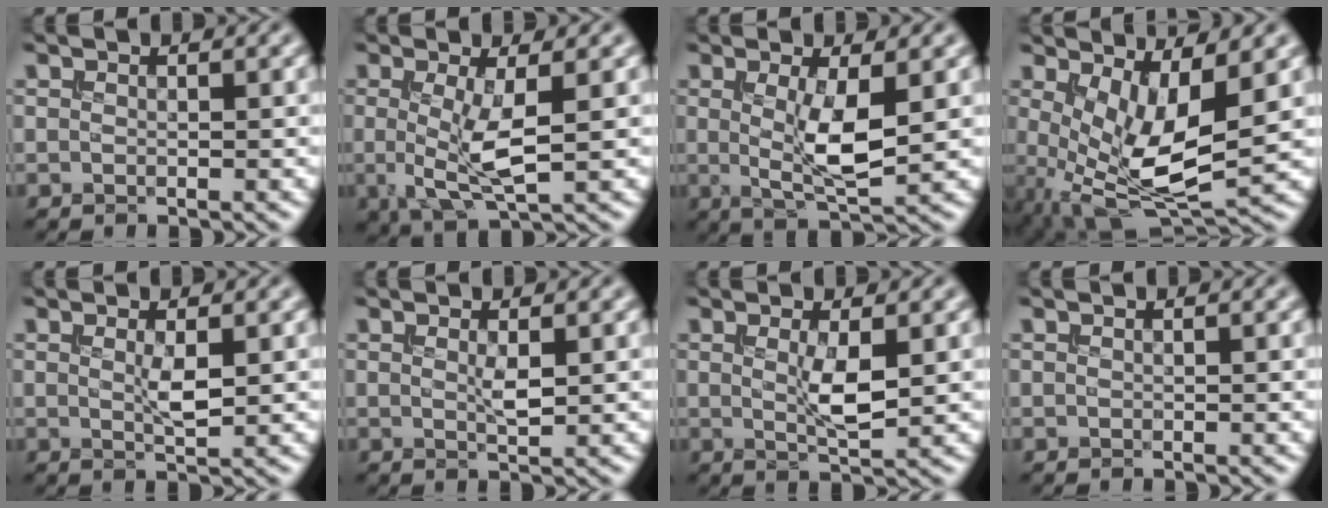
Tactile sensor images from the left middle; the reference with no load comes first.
{"total": 4.8, "force": [-0.2, 1.4, 4.6], "torque": [-0.096, -0.009, -0.003]}
{"total": 4.9, "force": [0.2, 1.2, 4.7], "torque": [-0.088, -0.010, 0.008]}
{"total": 8.0, "force": [0.2, 3.2, 7.3], "torque": [-0.149, -0.018, 0.007]}
{"total": 1.8, "force": [0.2, 0.3, 1.8], "torque": [-0.038, -0.003, 0.004]}
{"total": 1.3, "force": [0.2, 0.2, 1.3], "torque": [-0.028, -0.001, 0.002]}
{"total": 2.8, "force": [0.3, 0.5, 2.7], "torque": [-0.056, -0.008, 0.006]}
{"total": 0.0}